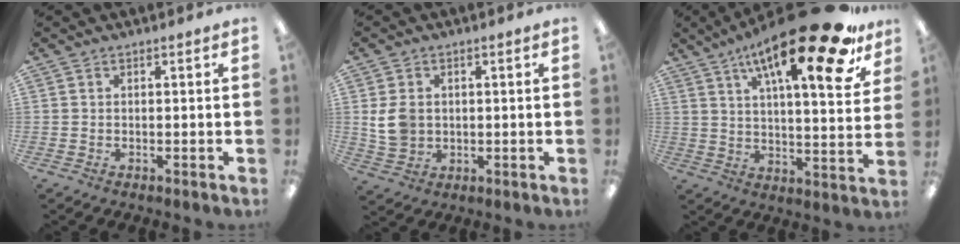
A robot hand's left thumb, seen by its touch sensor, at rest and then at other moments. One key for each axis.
{"total": 6.5, "fx": 0.9, "fy": 5.4, "fz": 3.5, "tx": -0.069, "ty": 0.003, "tz": 0.017}
{"total": 23.3, "fx": 14.3, "fy": 5.8, "fz": 17.4, "tx": -0.266, "ty": -0.083, "tz": 0.223}